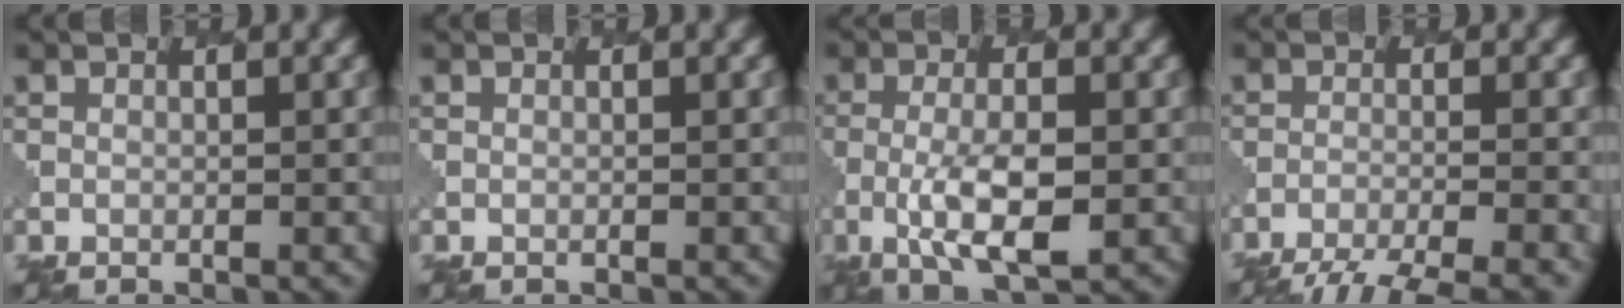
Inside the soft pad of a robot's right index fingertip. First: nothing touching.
{"total": 0.0}
{"total": 5.5, "force": [-1.3, 2.0, 5.0], "torque": [-0.099, -0.007, -0.021]}
{"total": 6.1, "force": [-5.1, 1.1, 3.3], "torque": [-0.054, -0.018, -0.079]}